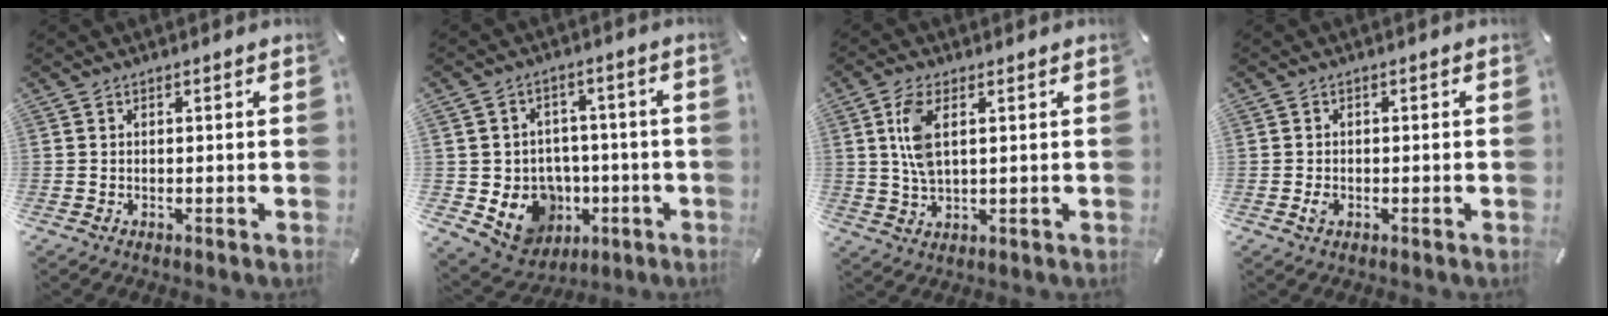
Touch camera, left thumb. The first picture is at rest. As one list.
[{"total": 11.0, "force": [-2.5, 10.2, 3.4], "torque": [-0.057, 0.004, -0.030]}, {"total": 6.8, "force": [1.7, 3.1, 5.8], "torque": [-0.142, -0.001, 0.024]}, {"total": 1.7, "force": [-0.5, 1.2, 1.1], "torque": [-0.020, 0.003, -0.009]}]